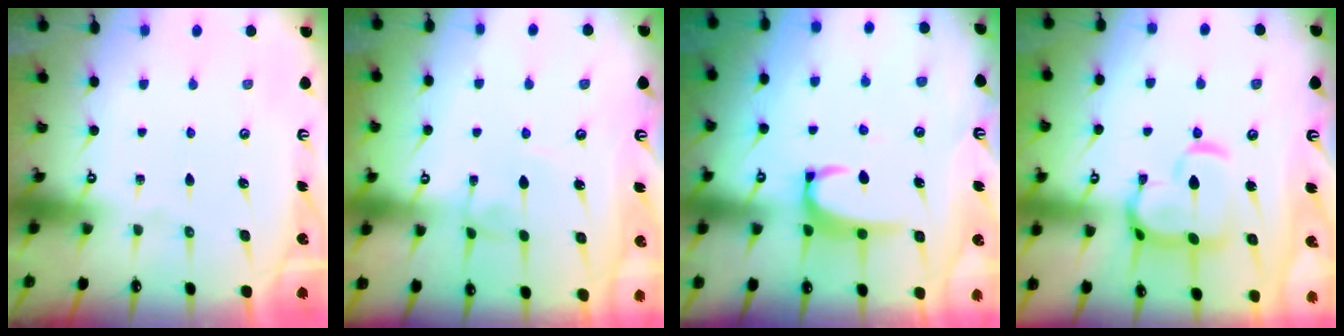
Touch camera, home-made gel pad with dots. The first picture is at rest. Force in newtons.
{"total": 1.5, "press": 1.5, "slide": 0.4}
{"total": 3.1, "press": 3.0, "slide": 0.6}
{"total": 6.9, "press": 6.9, "slide": 0.7}